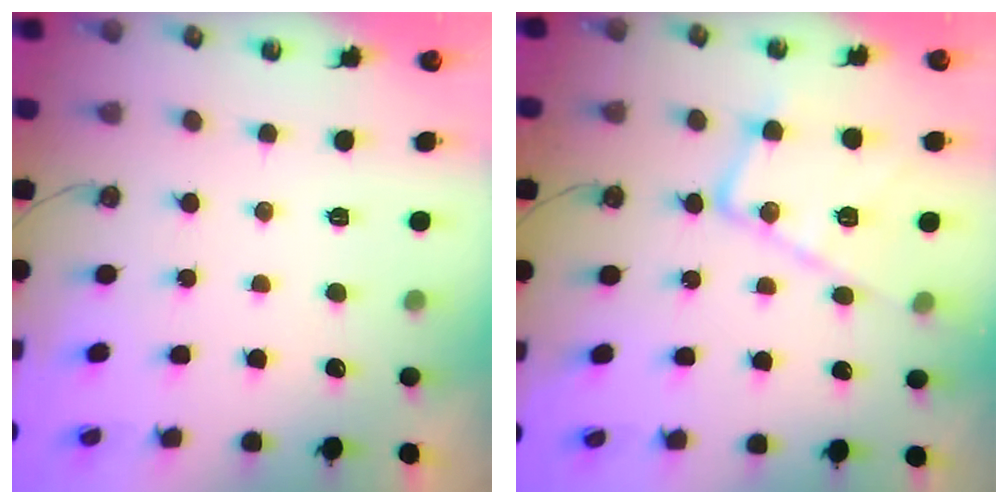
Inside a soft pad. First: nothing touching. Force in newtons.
{"total": 16.4, "press": 16.3, "slide": 1.6}